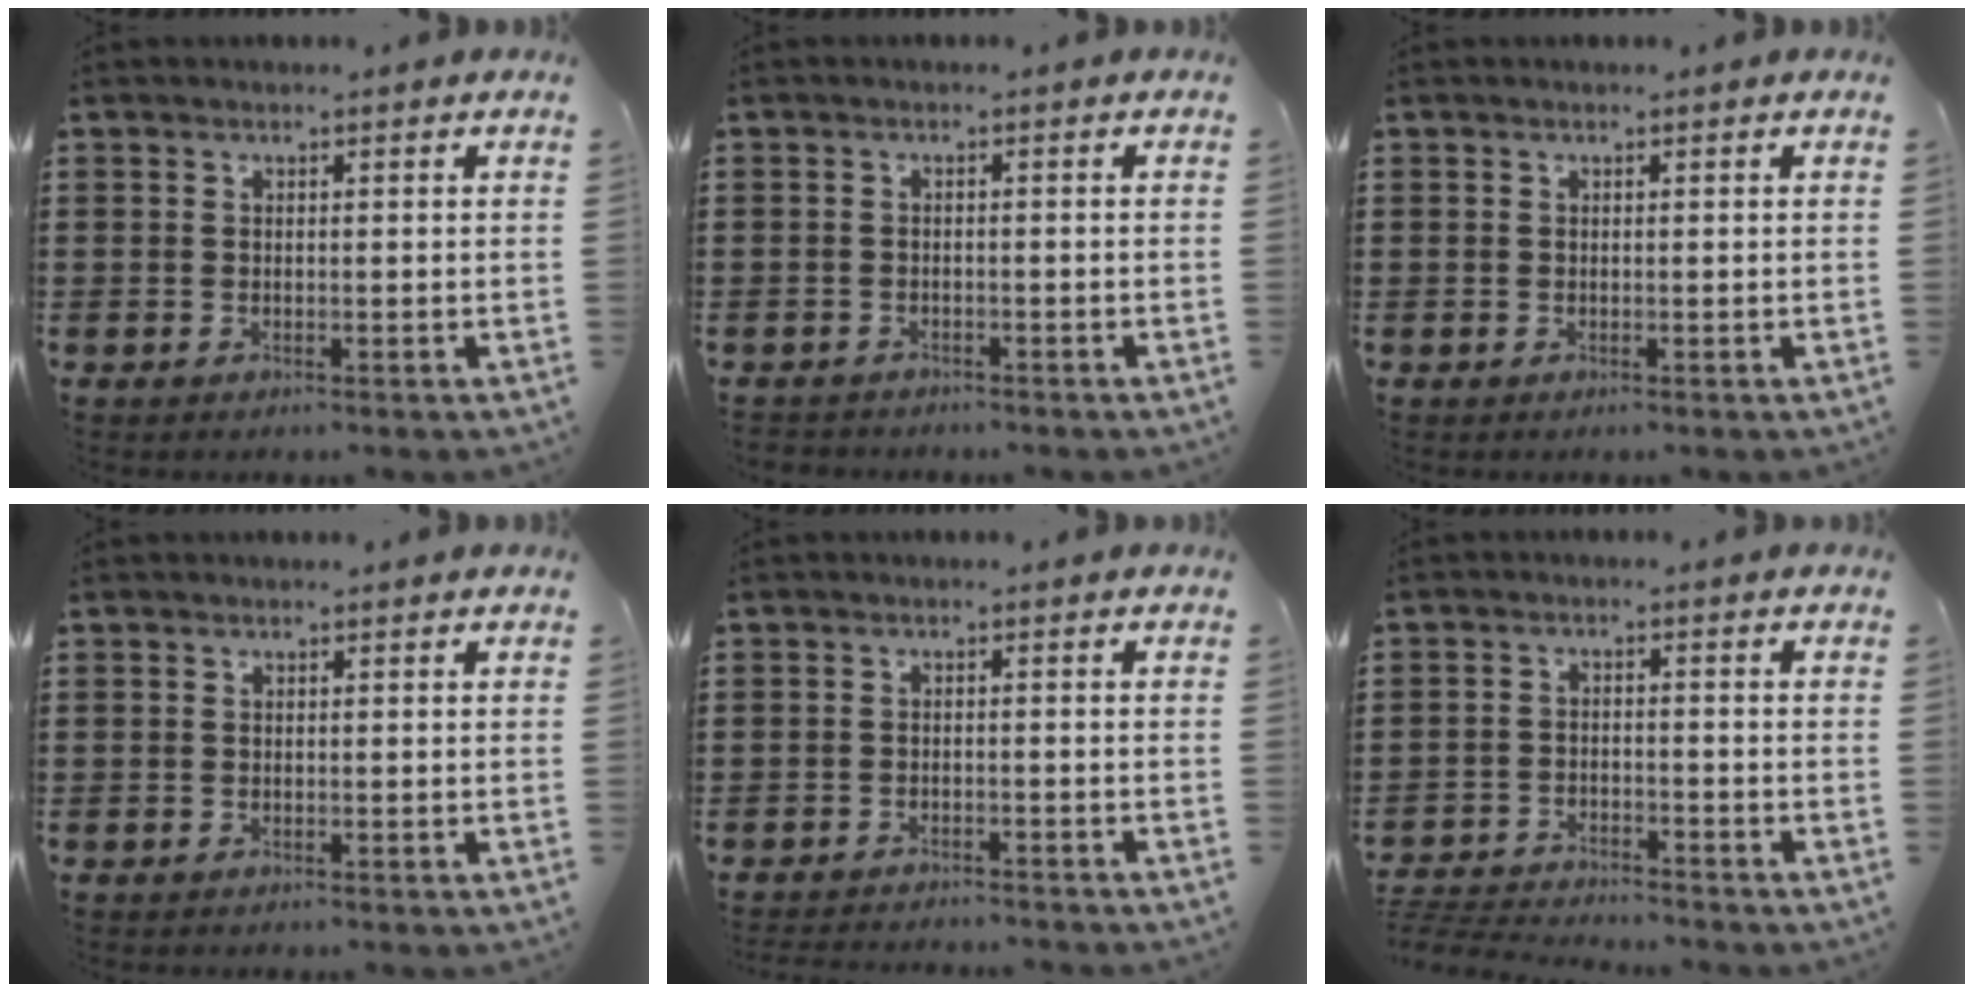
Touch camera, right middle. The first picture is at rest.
{"total": 1.1, "force": [-1.1, 0.2, -0.1], "torque": [-0.003, 0.001, -0.025]}
{"total": 0.0}
{"total": 0.0}
{"total": 2.0, "force": [-2.0, -0.1, 0.0], "torque": [-0.005, -0.001, -0.042]}
{"total": 3.8, "force": [-3.8, 0.2, 0.2], "torque": [-0.014, -0.002, -0.083]}